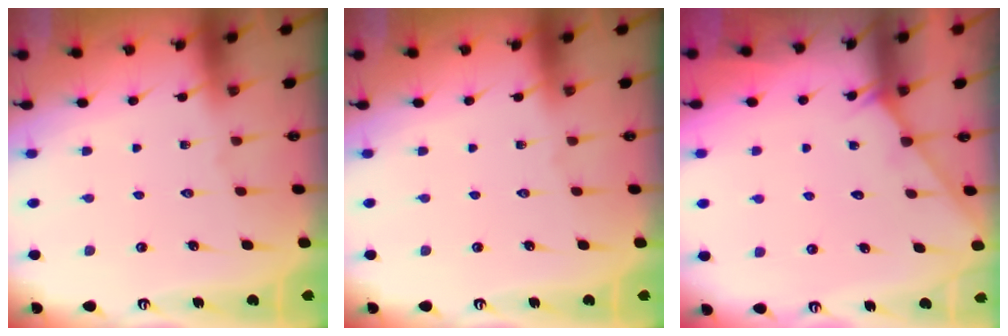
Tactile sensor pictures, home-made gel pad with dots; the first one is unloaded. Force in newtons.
{"total": 0.0}
{"total": 2.7, "press": 2.7, "slide": 0.2}